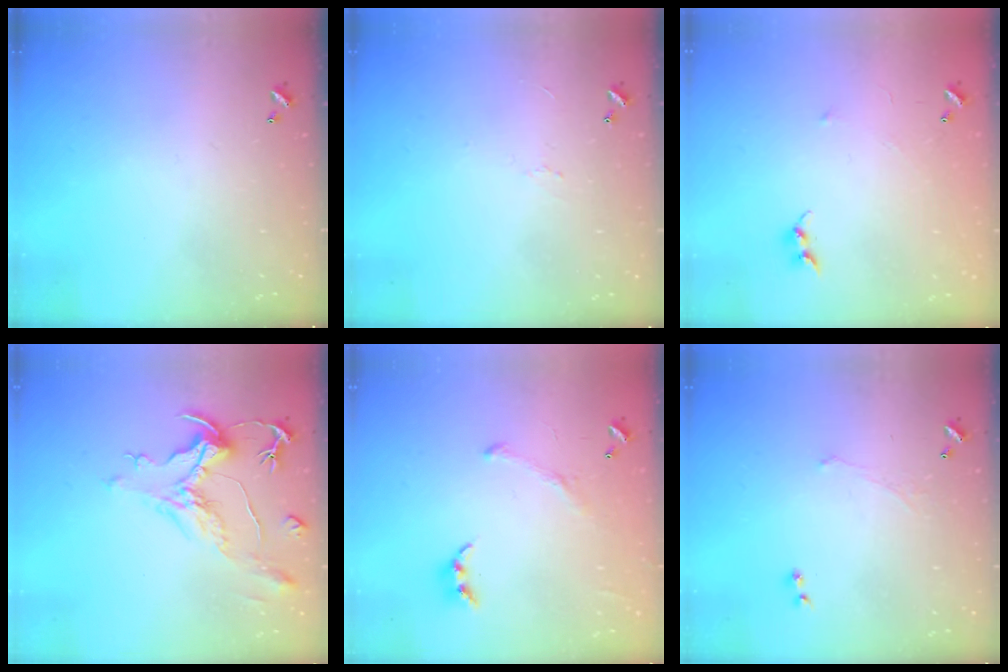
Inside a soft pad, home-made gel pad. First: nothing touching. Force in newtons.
{"total": 2.3, "press": 2.2, "slide": 0.6}
{"total": 6.4, "press": 6.4, "slide": 0.4}
{"total": 1.9, "press": 1.4, "slide": 1.2}
{"total": 2.3, "press": 2.3, "slide": 0.5}
{"total": 1.1, "press": 0.7, "slide": 0.9}